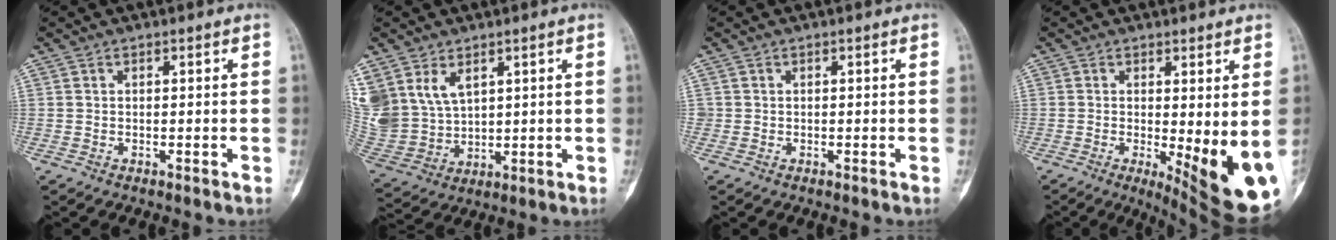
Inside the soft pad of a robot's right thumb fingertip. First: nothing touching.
{"total": 15.5, "force": [6.7, 11.2, 8.3], "torque": [-0.201, 0.000, 0.161]}
{"total": 0.5, "force": [0.0, 0.5, 0.0], "torque": [0.004, 0.005, -0.002]}
{"total": 13.1, "force": [-2.3, 3.5, 12.4], "torque": [-0.149, -0.025, -0.017]}